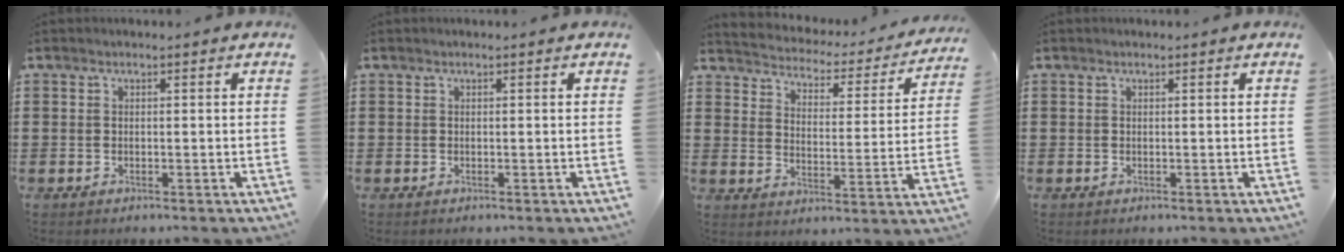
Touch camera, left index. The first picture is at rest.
{"total": 0.0}
{"total": 2.5, "force": [2.5, 0.5, -0.1], "torque": [-0.022, -0.029, 0.032]}
{"total": 0.0}